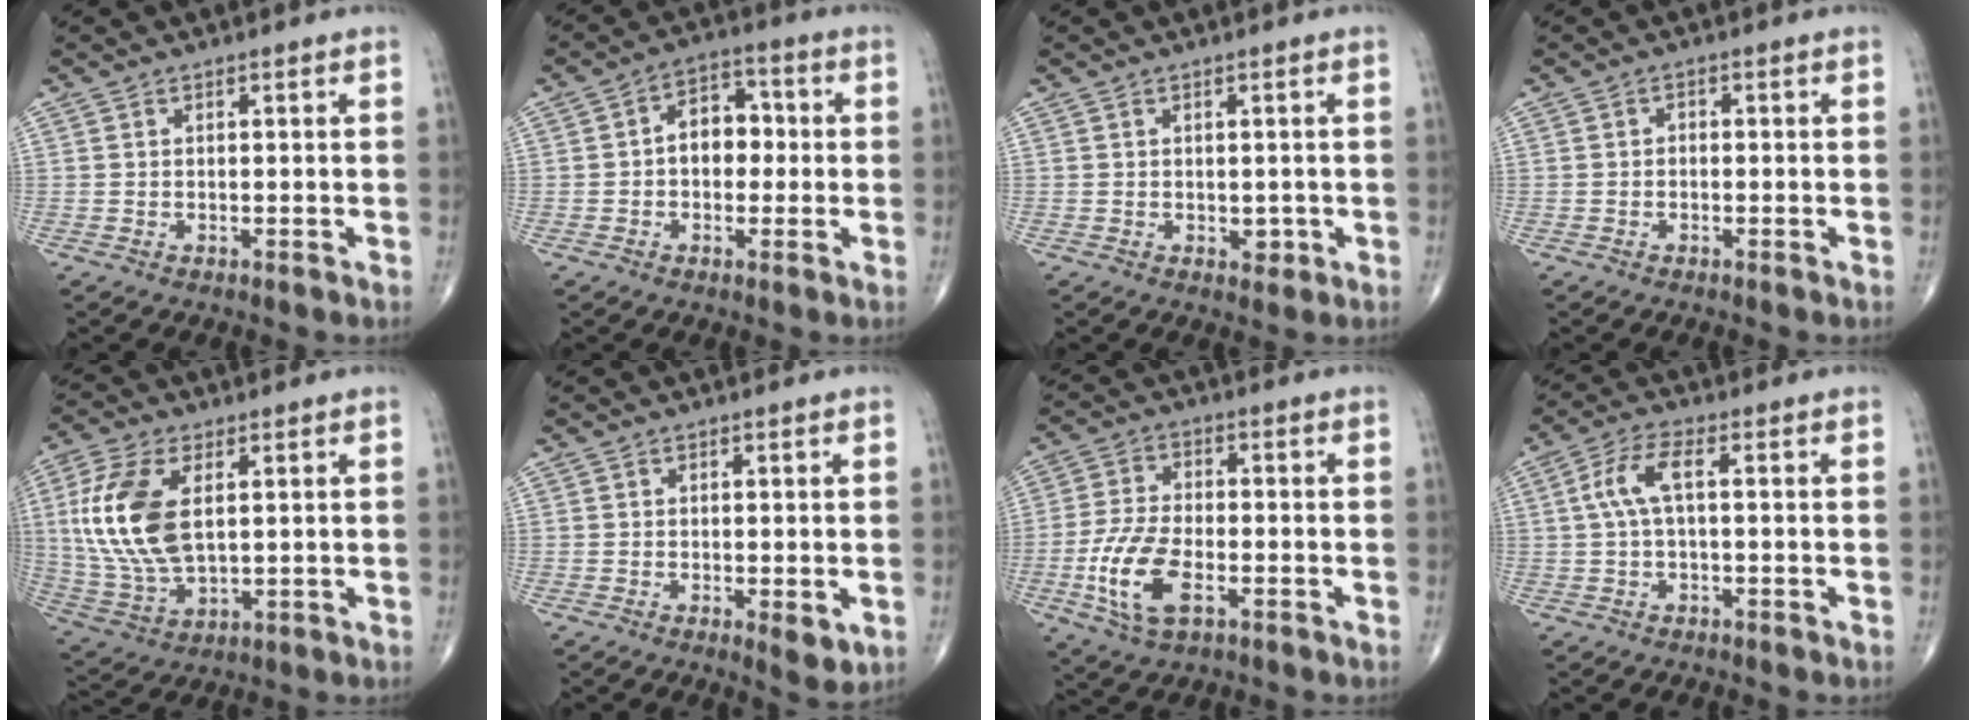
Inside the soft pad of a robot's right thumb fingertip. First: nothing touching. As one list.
[{"total": 7.6, "force": [-0.1, 5.3, 5.4], "torque": [-0.056, 0.024, -0.012]}, {"total": 1.8, "force": [-0.2, 1.3, 1.3], "torque": [-0.006, 0.000, 0.000]}, {"total": 0.9, "force": [-0.3, 0.7, 0.5], "torque": [-0.001, 0.003, -0.010]}, {"total": 15.8, "force": [3.0, 8.4, 13.0], "torque": [-0.282, -0.009, 0.063]}, {"total": 3.2, "force": [-0.6, 1.1, 2.9], "torque": [-0.038, -0.009, -0.007]}, {"total": 11.1, "force": [-3.6, 5.4, 9.0], "torque": [-0.190, 0.008, -0.068]}, {"total": 5.8, "force": [0.6, 2.0, 5.4], "torque": [-0.128, 0.020, 0.009]}]